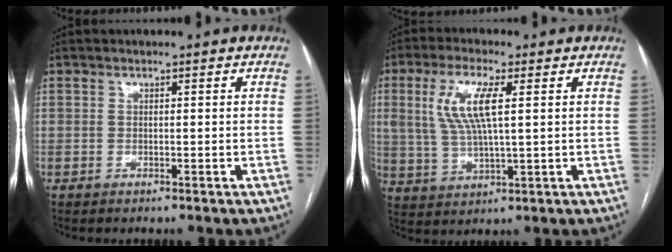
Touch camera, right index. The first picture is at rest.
{"total": 9.2, "force": [2.4, 2.1, 8.6], "torque": [-0.189, 0.006, 0.051]}